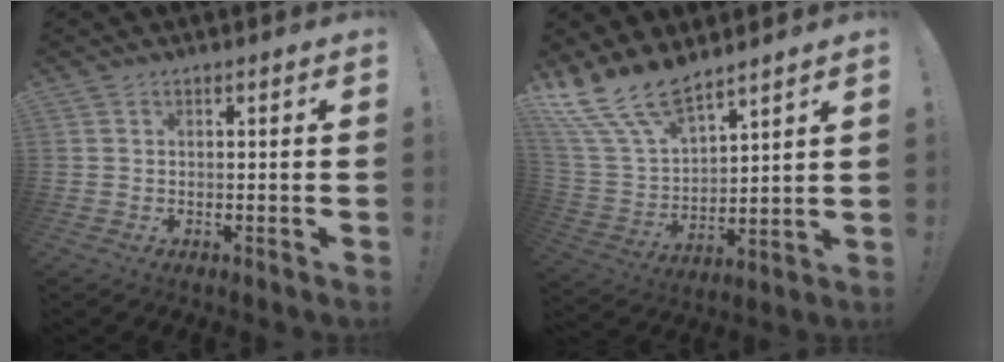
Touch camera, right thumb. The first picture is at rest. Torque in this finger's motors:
{"motor_torque": [0.09, 1.22, 0.55, 0.50, 0.13]}